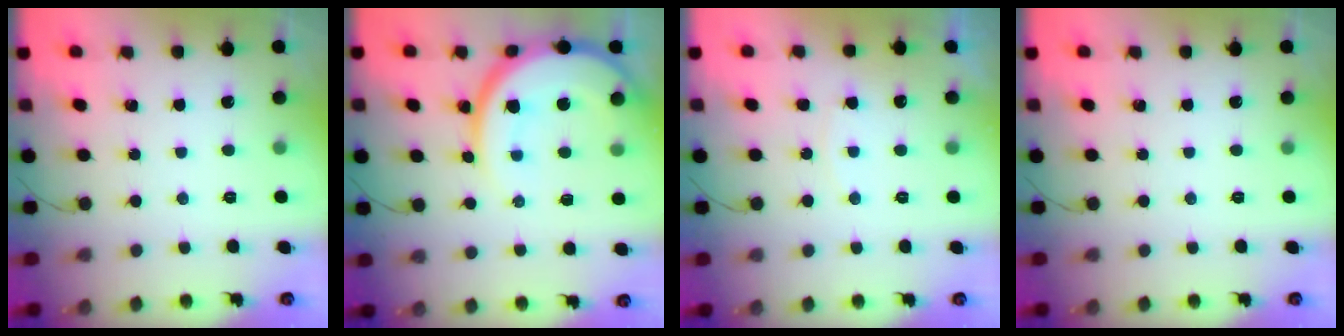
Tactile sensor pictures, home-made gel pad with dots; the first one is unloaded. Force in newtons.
{"total": 14.5, "press": 14.5, "slide": 1.1}
{"total": 3.8, "press": 3.8, "slide": 0.4}
{"total": 0.0}